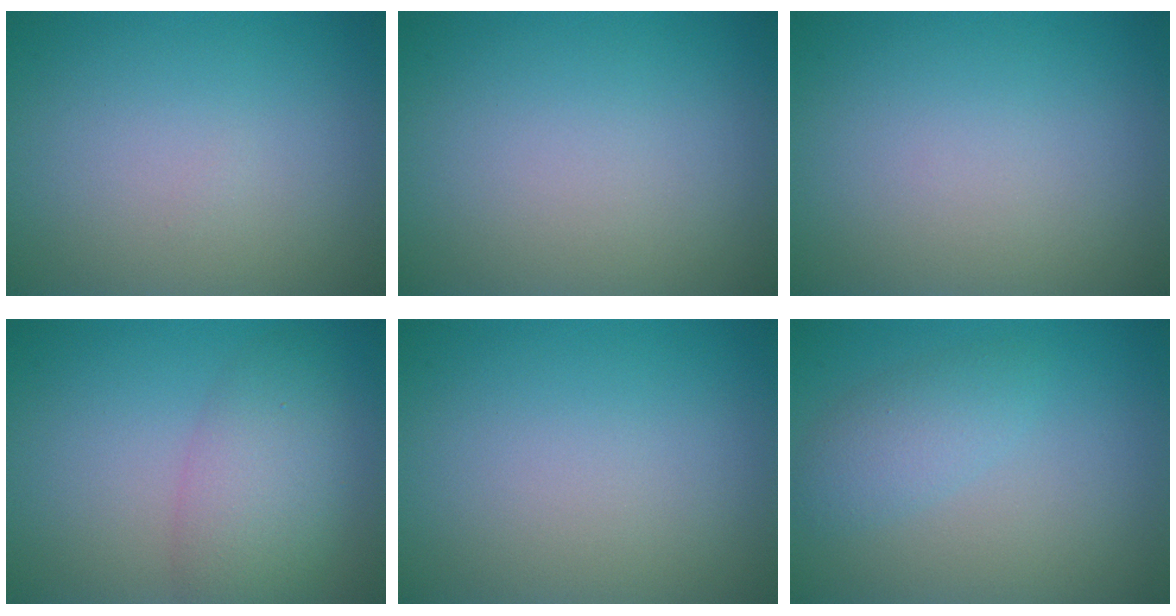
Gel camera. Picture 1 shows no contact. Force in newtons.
{"total": 0.0}
{"total": 0.0}
{"total": 4.8, "press": 4.8, "slide": 0.1}
{"total": 0.0}
{"total": 2.5, "press": 2.5, "slide": 0.0}